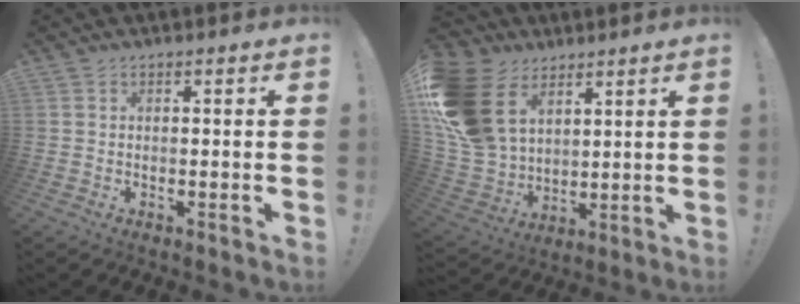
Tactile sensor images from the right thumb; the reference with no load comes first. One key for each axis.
{"total": 20.8, "fx": 8.4, "fy": 14.8, "fz": 12.0, "tx": -0.235, "ty": -0.047, "tz": 0.164}